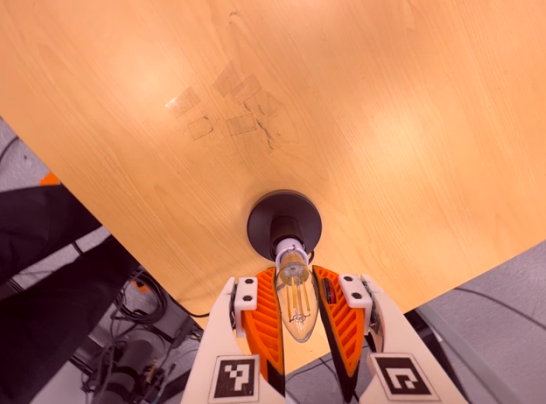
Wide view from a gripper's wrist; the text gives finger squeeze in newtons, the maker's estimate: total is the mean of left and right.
{"total": 12.9, "left": 11.9, "right": 13.8}